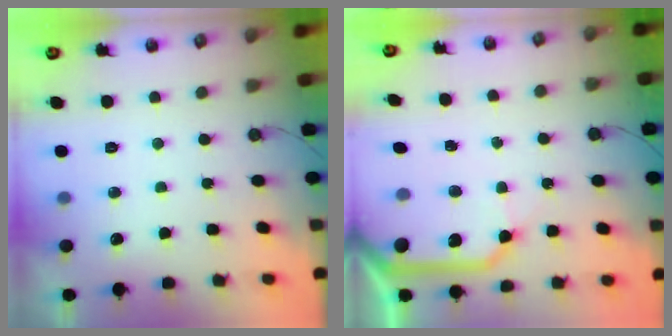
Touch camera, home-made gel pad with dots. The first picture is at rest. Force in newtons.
{"total": 14.1, "press": 14.1, "slide": 1.0}